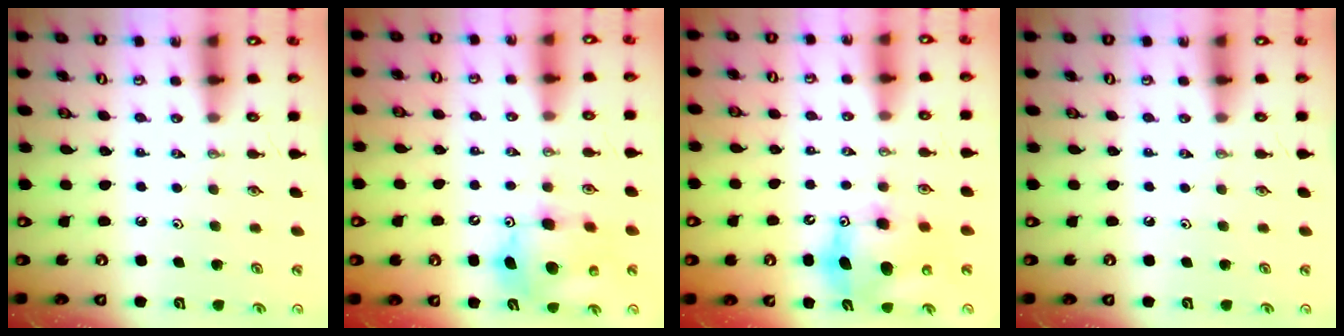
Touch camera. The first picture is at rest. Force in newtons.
{"total": 11.8, "press": 11.6, "slide": 2.1}
{"total": 10.3, "press": 10.0, "slide": 2.4}
{"total": 0.0}